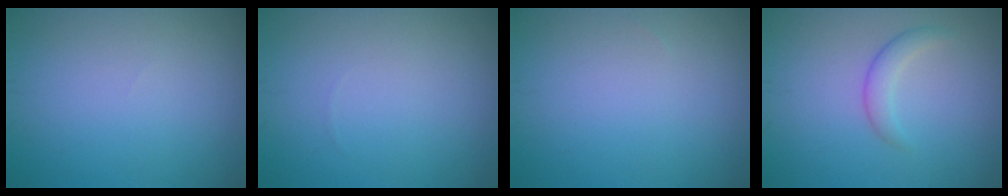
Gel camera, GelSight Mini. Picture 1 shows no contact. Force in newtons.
{"total": 0.0}
{"total": 0.0}
{"total": 1.9, "press": 1.9, "slide": 0.1}